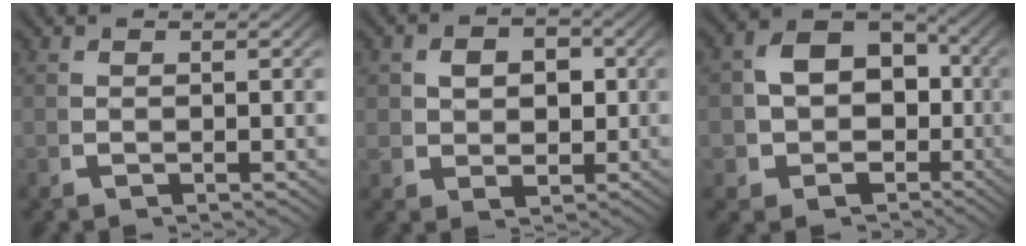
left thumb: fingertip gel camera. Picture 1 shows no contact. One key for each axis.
{"total": 3.6, "fx": 0.6, "fy": 2.9, "fz": 2.1, "tx": -0.039, "ty": -0.017, "tz": 0.022}
{"total": 11.6, "fx": -1.6, "fy": 9.9, "fz": 5.8, "tx": -0.143, "ty": -0.054, "tz": -0.008}